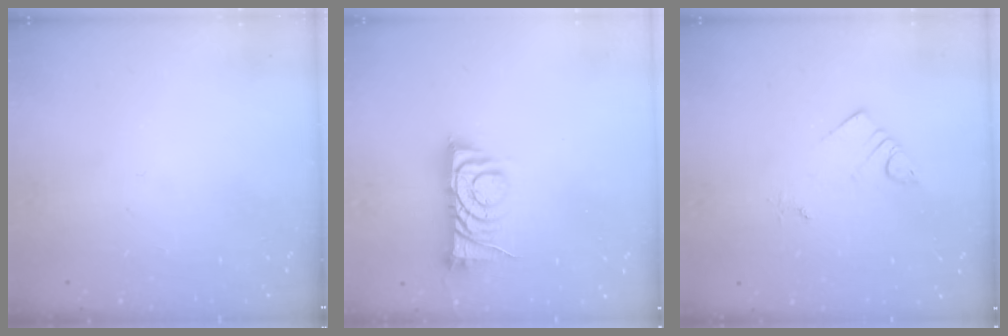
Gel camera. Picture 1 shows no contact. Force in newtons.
{"total": 8.2, "press": 8.2, "slide": 0.2}
{"total": 4.8, "press": 4.8, "slide": 0.2}